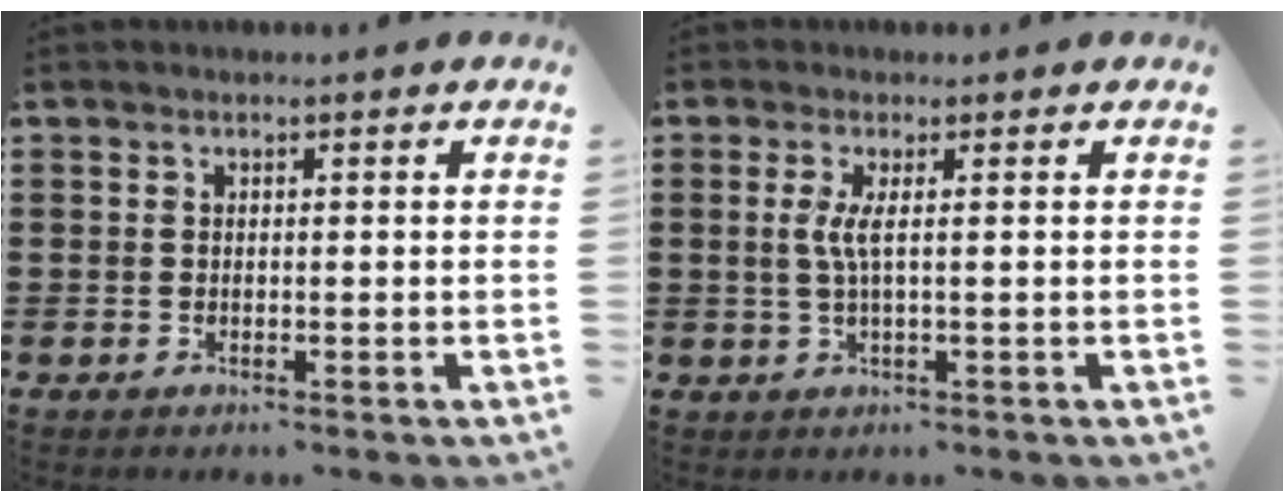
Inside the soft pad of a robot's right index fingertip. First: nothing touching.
{"total": 3.0, "force": [0.3, -0.1, 3.0], "torque": [-0.066, -0.009, 0.000]}